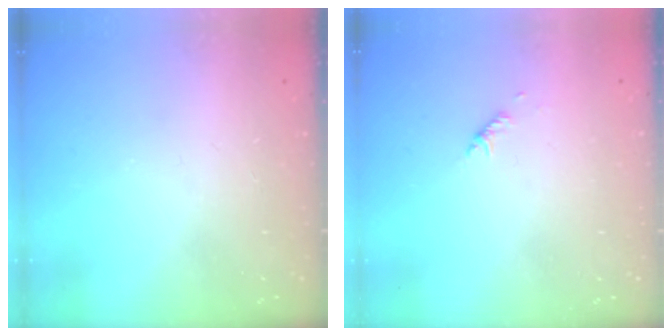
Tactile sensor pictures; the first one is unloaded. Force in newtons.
{"total": 2.8, "press": 2.7, "slide": 0.6}